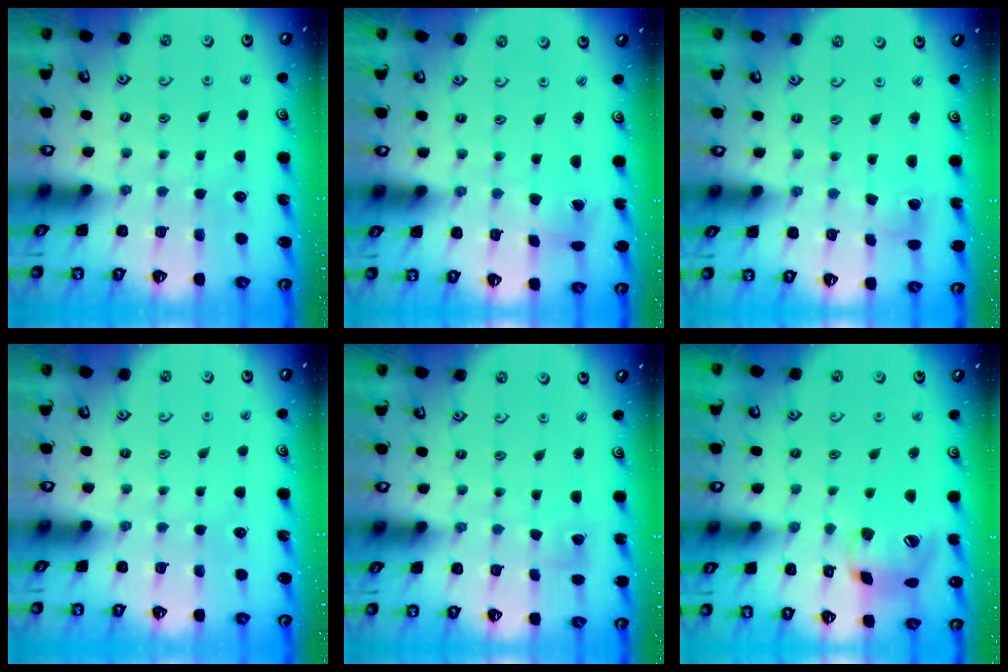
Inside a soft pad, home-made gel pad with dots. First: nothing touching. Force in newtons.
{"total": 2.0, "press": 2.0, "slide": 0.3}
{"total": 2.2, "press": 2.2, "slide": 0.3}
{"total": 0.0}
{"total": 2.9, "press": 2.9, "slide": 0.3}
{"total": 15.3, "press": 15.1, "slide": 2.4}